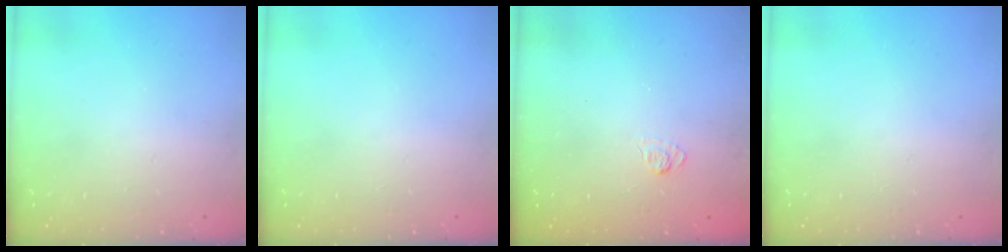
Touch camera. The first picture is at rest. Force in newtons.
{"total": 0.0}
{"total": 3.8, "press": 3.6, "slide": 1.4}
{"total": 0.0}